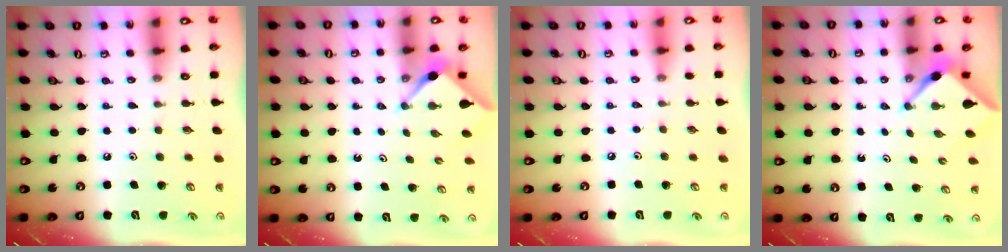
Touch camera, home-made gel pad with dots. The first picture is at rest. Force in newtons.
{"total": 3.0, "press": 2.9, "slide": 0.4}
{"total": 2.0, "press": 1.9, "slide": 0.4}
{"total": 3.2, "press": 3.2, "slide": 0.3}